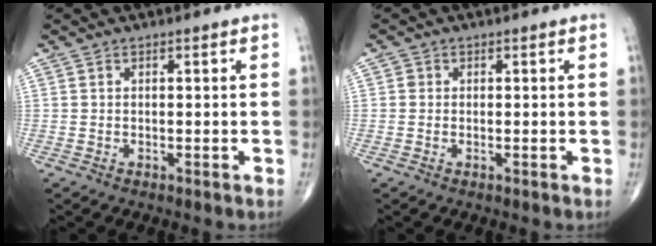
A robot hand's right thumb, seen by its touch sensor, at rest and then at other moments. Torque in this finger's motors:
{"motor_torque": [-0.06, 0.20, 0.14, 0.06, -0.01]}